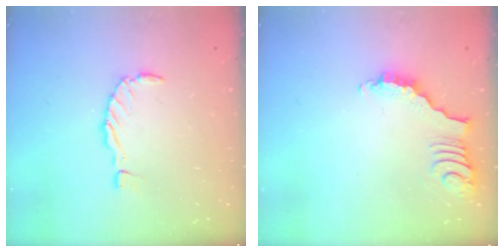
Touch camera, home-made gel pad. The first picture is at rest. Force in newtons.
{"total": 3.0, "press": 2.9, "slide": 0.5}